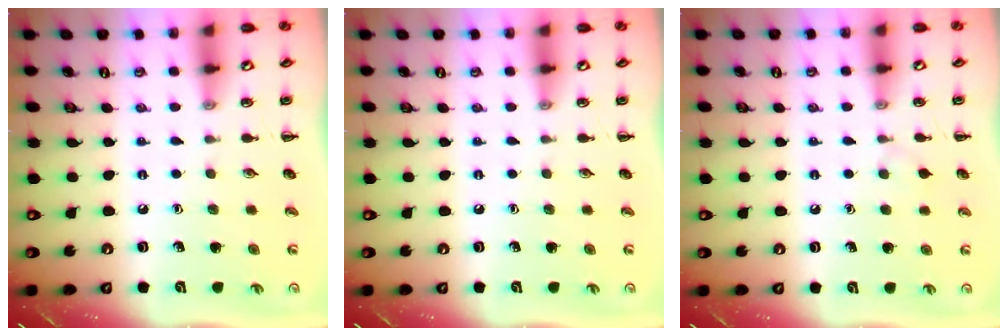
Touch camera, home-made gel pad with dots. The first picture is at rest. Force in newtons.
{"total": 0.0}
{"total": 3.7, "press": 3.4, "slide": 1.5}